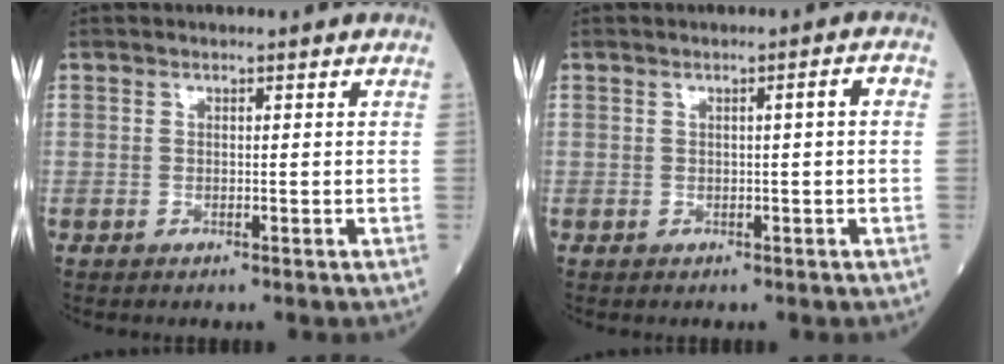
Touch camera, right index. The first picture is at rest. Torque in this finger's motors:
{"motor_torque": [0.34, 0.17, 0.05, 0.03]}